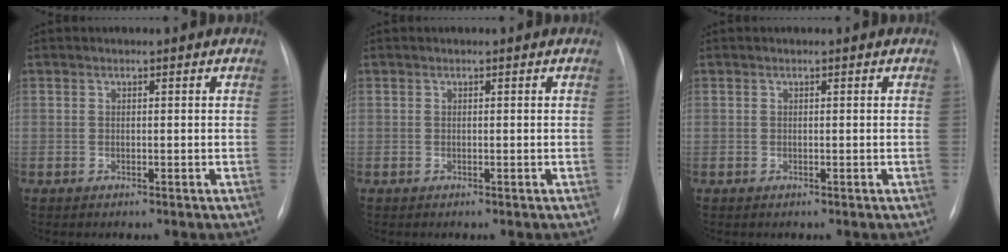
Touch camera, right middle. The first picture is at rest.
{"total": 0.0}
{"total": 0.0}